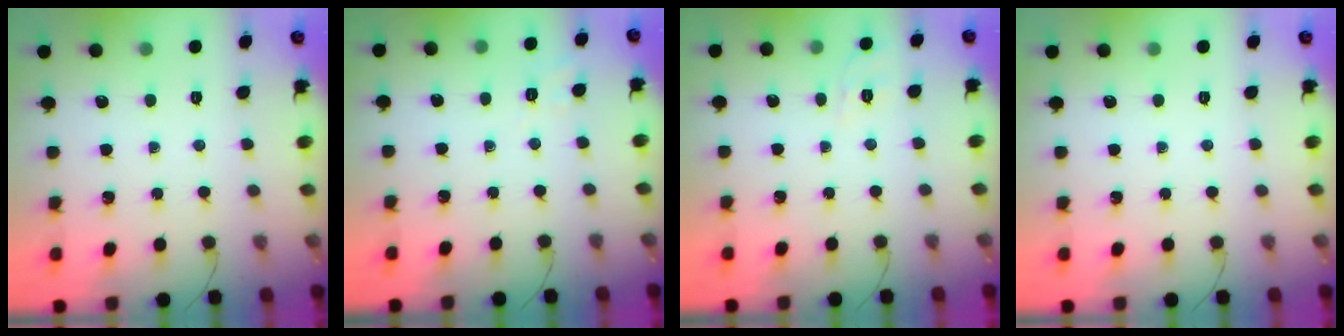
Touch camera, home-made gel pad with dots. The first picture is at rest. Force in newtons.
{"total": 2.9, "press": 2.2, "slide": 1.9}
{"total": 4.8, "press": 4.3, "slide": 2.1}
{"total": 0.0}